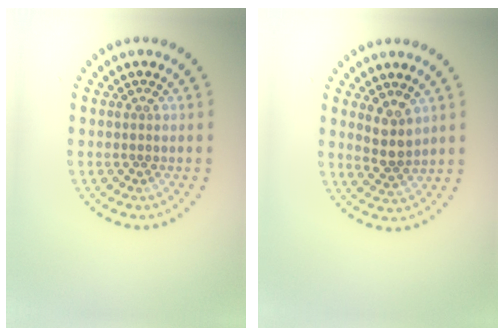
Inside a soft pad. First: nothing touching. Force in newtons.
{"total": 2.5, "press": 2.1, "slide": 1.4}